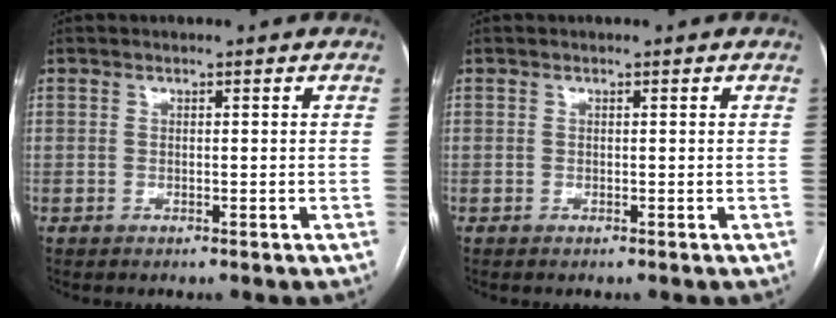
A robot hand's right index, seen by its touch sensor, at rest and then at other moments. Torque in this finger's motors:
{"motor_torque": [-0.08, 0.00, -0.03, -0.01]}